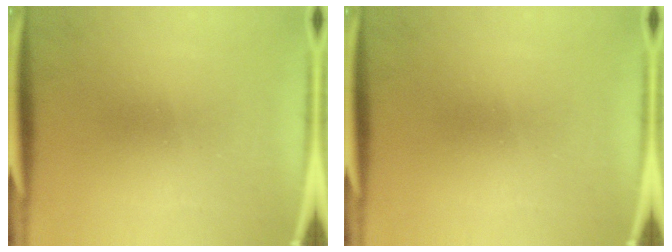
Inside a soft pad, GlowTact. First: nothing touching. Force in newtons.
{"total": 0.0}